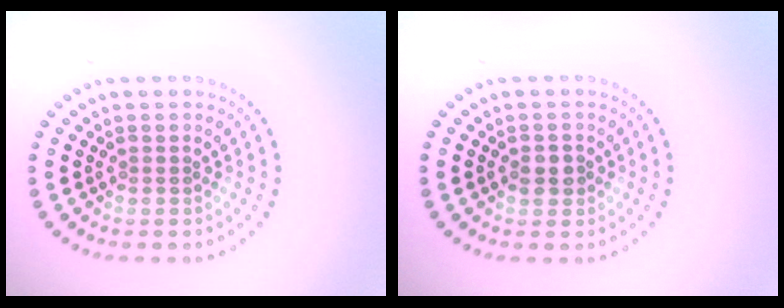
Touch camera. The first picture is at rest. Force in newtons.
{"total": 1.5, "press": 1.5, "slide": 0.3}